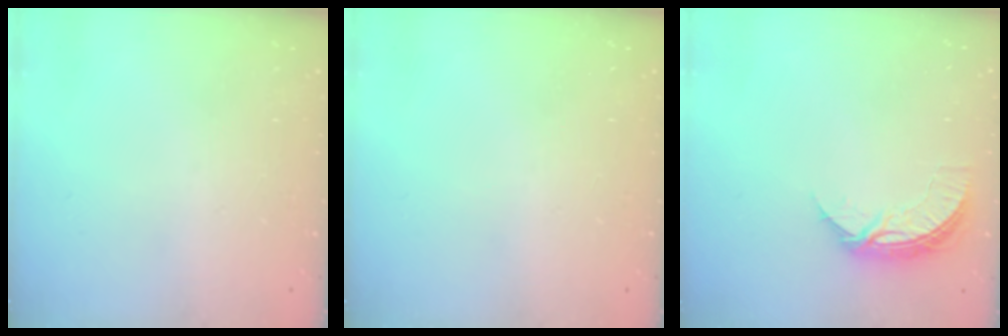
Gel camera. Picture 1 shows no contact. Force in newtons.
{"total": 0.0}
{"total": 6.7, "press": 6.7, "slide": 0.2}